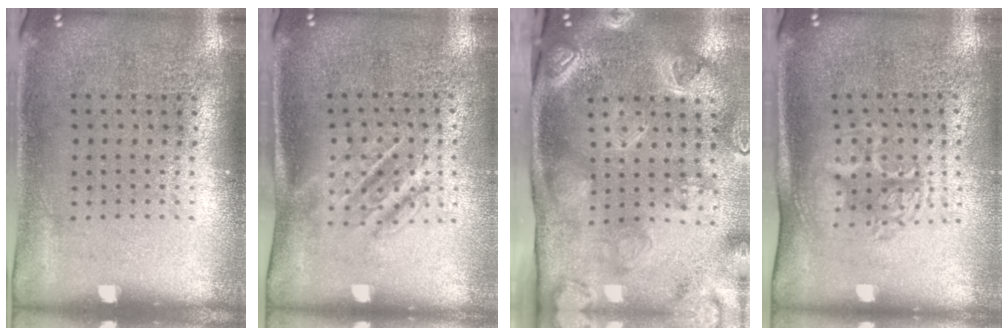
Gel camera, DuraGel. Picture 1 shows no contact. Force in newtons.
{"total": 1.7, "press": 1.3, "slide": 1.1}
{"total": 4.2, "press": 3.0, "slide": 2.9}
{"total": 1.7, "press": 1.4, "slide": 1.0}